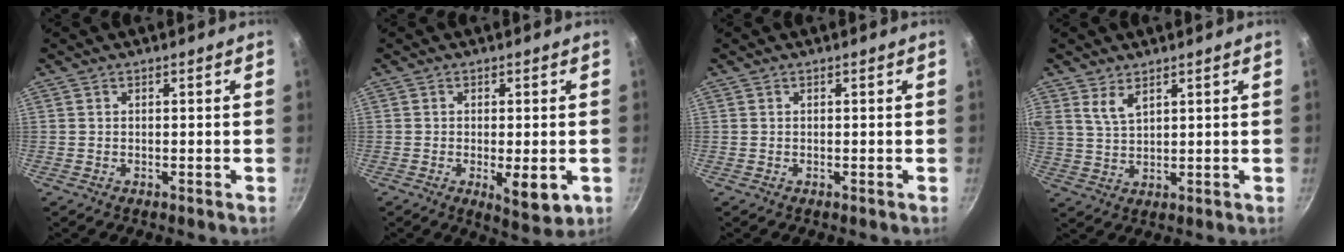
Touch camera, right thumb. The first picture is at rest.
{"total": 6.6, "force": [-1.7, 2.4, 6.0], "torque": [-0.083, -0.016, -0.020]}
{"total": 0.0}
{"total": 4.1, "force": [2.6, 1.8, 2.5], "torque": [-0.046, -0.015, 0.059]}